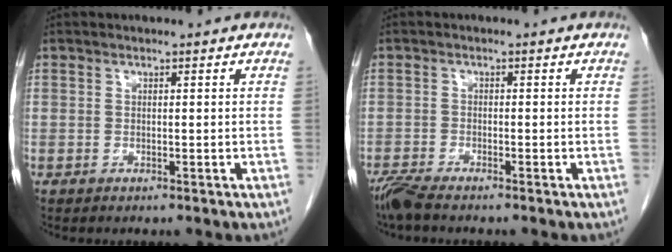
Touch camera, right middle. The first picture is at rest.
{"total": 3.0, "force": [-2.7, 0.0, 1.4], "torque": [-0.035, -0.012, -0.056]}